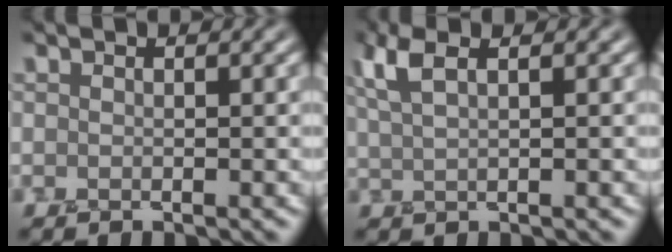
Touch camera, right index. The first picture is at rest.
{"total": 3.3, "force": [1.8, 1.1, 2.5], "torque": [-0.049, 0.010, 0.037]}